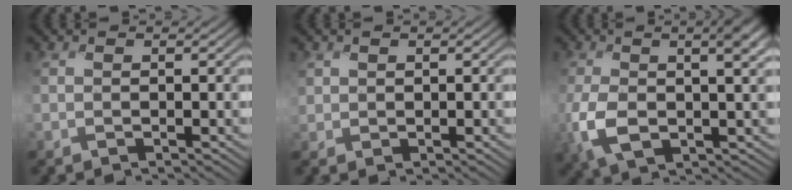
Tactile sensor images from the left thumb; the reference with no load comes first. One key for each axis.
{"total": 1.1, "fx": 0.5, "fy": 1.0, "fz": 0.0, "tx": -0.004, "ty": -0.001, "tz": 0.008}
{"total": 8.3, "fx": -0.5, "fy": 4.0, "fz": 7.3, "tx": -0.150, "ty": -0.015, "tz": -0.016}